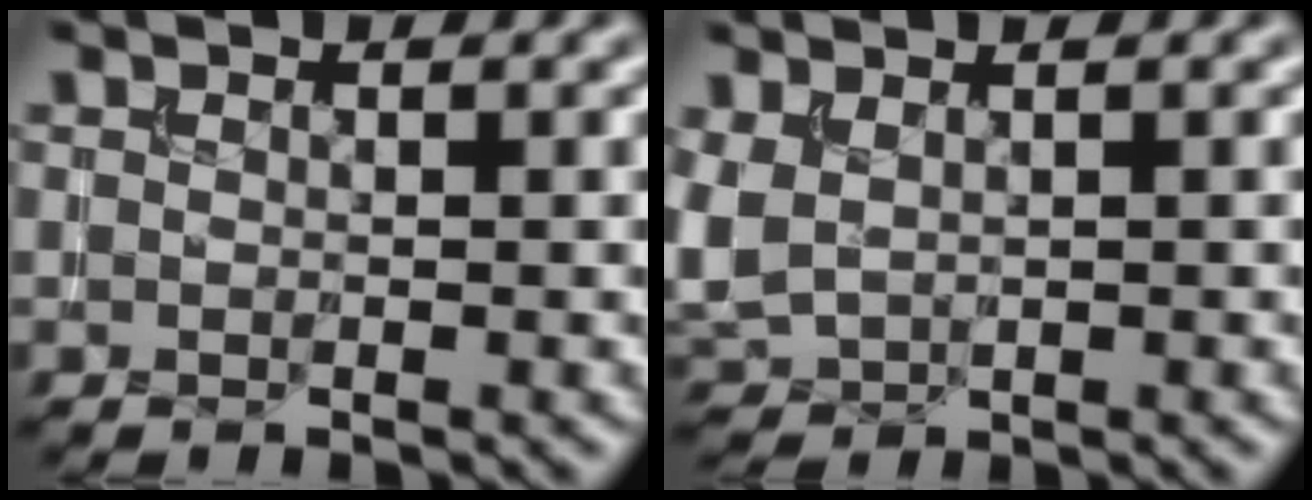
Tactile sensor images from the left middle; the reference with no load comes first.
{"total": 2.9, "force": [0.7, 1.9, 2.0], "torque": [-0.062, 0.000, 0.020]}